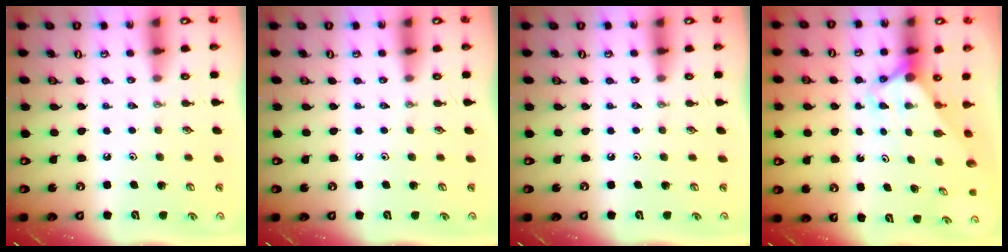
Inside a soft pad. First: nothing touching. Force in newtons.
{"total": 0.0}
{"total": 0.0}
{"total": 3.1, "press": 3.1, "slide": 0.3}